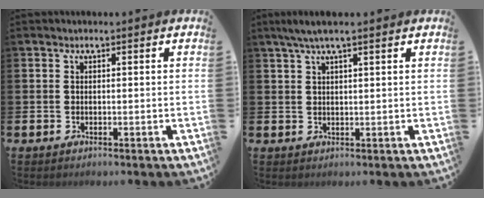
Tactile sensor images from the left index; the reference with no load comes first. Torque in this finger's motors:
{"motor_torque": [0.64, -0.47, 0.28, 0.11]}